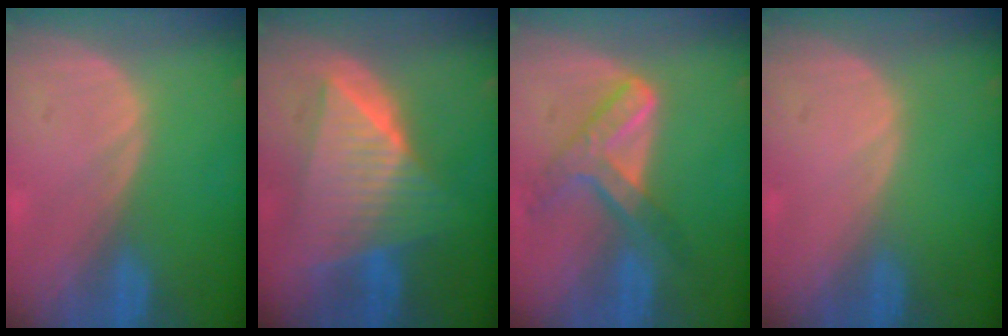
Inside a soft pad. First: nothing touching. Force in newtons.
{"total": 10.0, "press": 10.0, "slide": 0.7}
{"total": 7.2, "press": 6.2, "slide": 3.8}
{"total": 0.0}